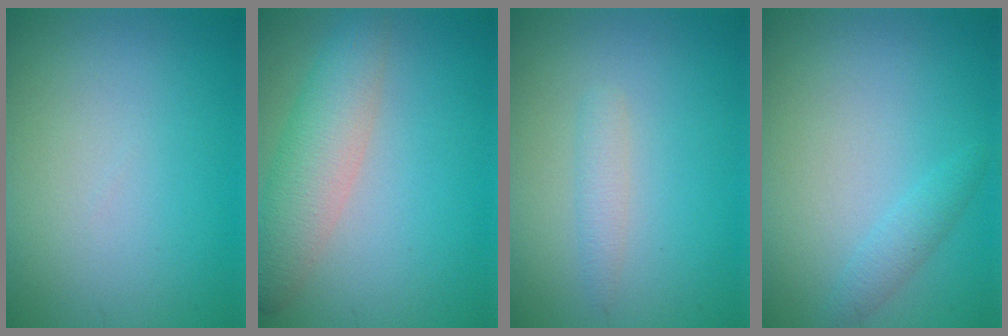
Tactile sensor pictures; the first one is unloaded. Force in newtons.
{"total": 4.7, "press": 4.7, "slide": 0.3}
{"total": 1.4, "press": 1.4, "slide": 0.1}
{"total": 1.4, "press": 1.4, "slide": 0.1}